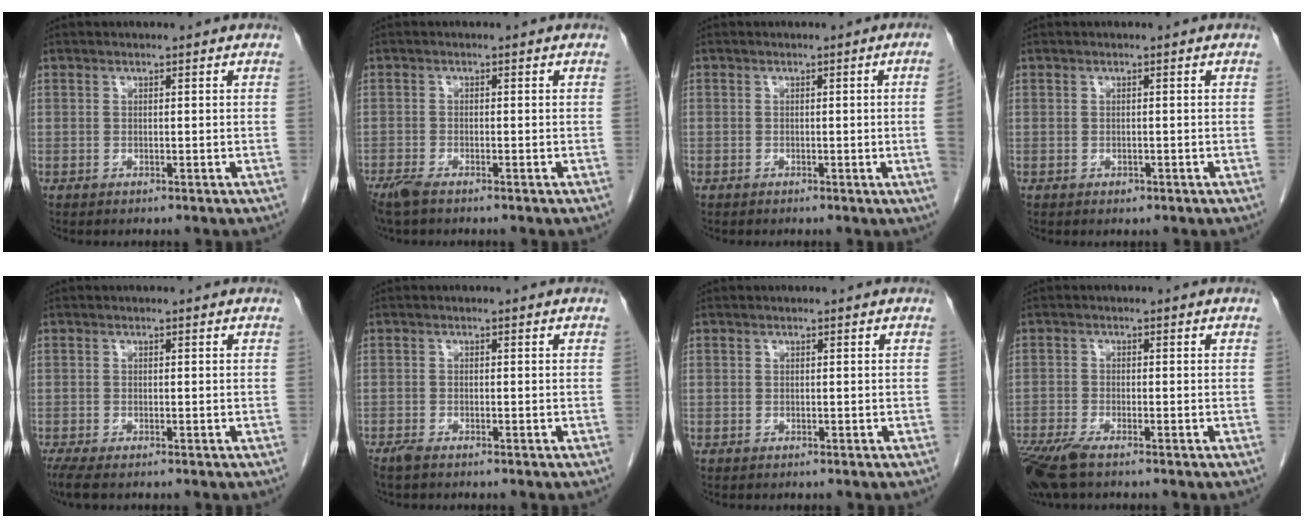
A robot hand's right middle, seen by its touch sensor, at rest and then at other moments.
{"total": 3.1, "force": [-2.4, 0.6, 1.9], "torque": [-0.044, -0.010, -0.045]}
{"total": 2.9, "force": [-0.3, -1.1, 2.7], "torque": [-0.027, -0.002, -0.002]}
{"total": 0.6, "force": [-0.3, 0.4, 0.3], "torque": [-0.005, 0.001, -0.003]}
{"total": 2.8, "force": [-2.1, 0.4, 1.7], "torque": [-0.034, -0.011, -0.037]}
{"total": 1.6, "force": [-1.3, 0.2, 0.9], "torque": [-0.024, -0.006, -0.025]}
{"total": 0.0}
{"total": 6.3, "force": [-4.7, 1.1, 4.2], "torque": [-0.083, -0.017, -0.086]}